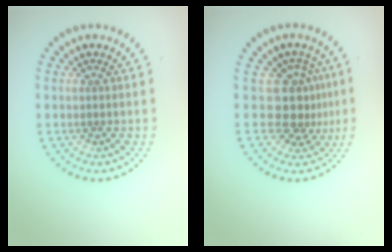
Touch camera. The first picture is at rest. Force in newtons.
{"total": 3.4, "press": 2.5, "slide": 2.4}